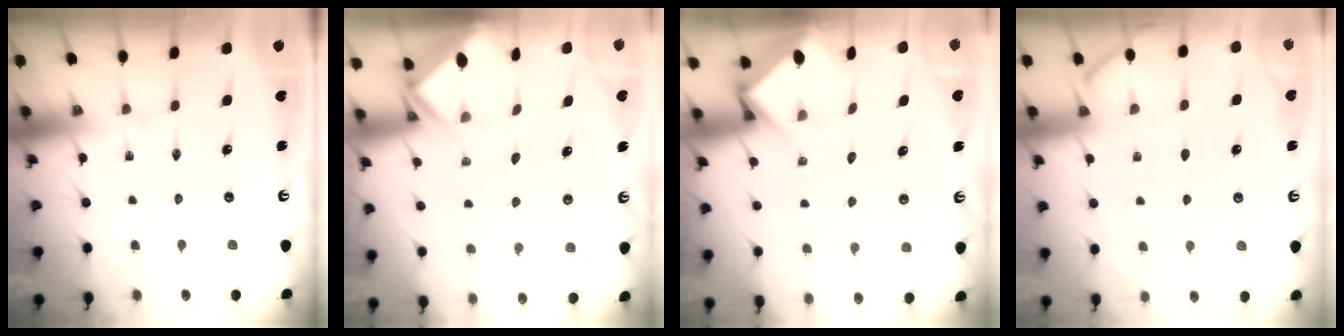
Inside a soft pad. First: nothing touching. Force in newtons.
{"total": 2.4, "press": 2.4, "slide": 0.1}
{"total": 3.6, "press": 3.6, "slide": 0.2}
{"total": 3.4, "press": 3.4, "slide": 0.5}